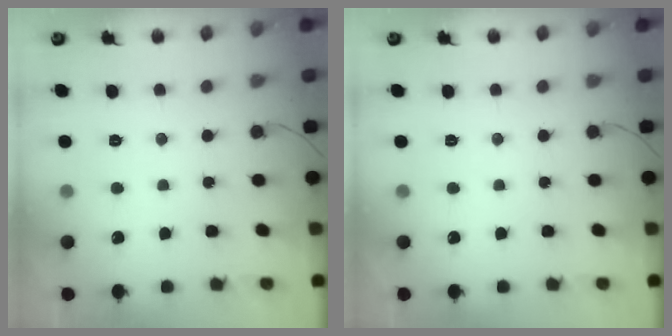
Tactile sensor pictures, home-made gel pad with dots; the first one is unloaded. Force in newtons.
{"total": 0.0}